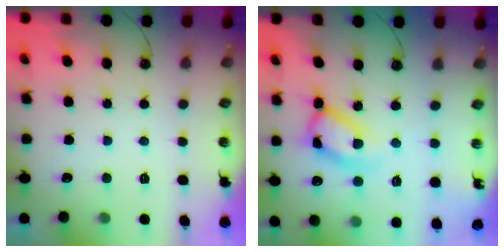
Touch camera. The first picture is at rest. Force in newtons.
{"total": 13.6, "press": 13.5, "slide": 1.0}